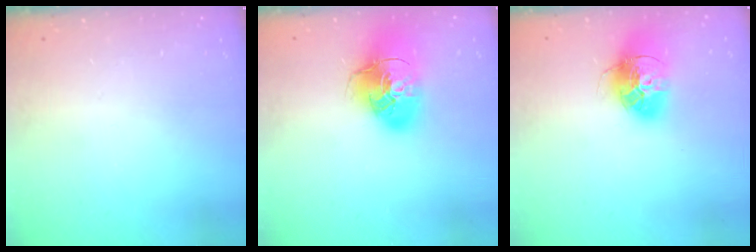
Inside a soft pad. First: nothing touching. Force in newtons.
{"total": 19.6, "press": 19.4, "slide": 2.7}
{"total": 16.8, "press": 16.7, "slide": 1.5}